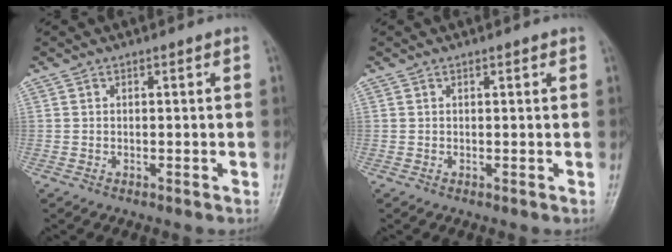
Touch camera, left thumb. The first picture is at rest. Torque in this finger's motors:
{"motor_torque": [-0.07, -0.08, -0.13, 0.01, 0.01]}